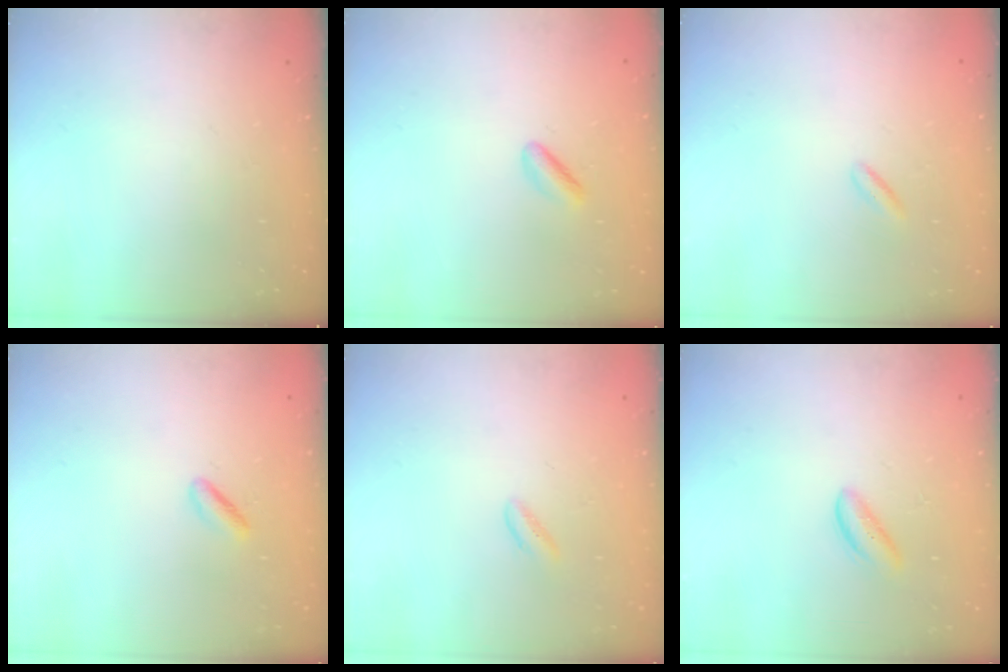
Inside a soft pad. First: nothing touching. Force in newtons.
{"total": 1.9, "press": 1.6, "slide": 1.0}
{"total": 1.3, "press": 1.1, "slide": 0.6}
{"total": 1.1, "press": 0.9, "slide": 0.7}
{"total": 1.0, "press": 0.8, "slide": 0.6}
{"total": 1.9, "press": 1.9, "slide": 0.4}